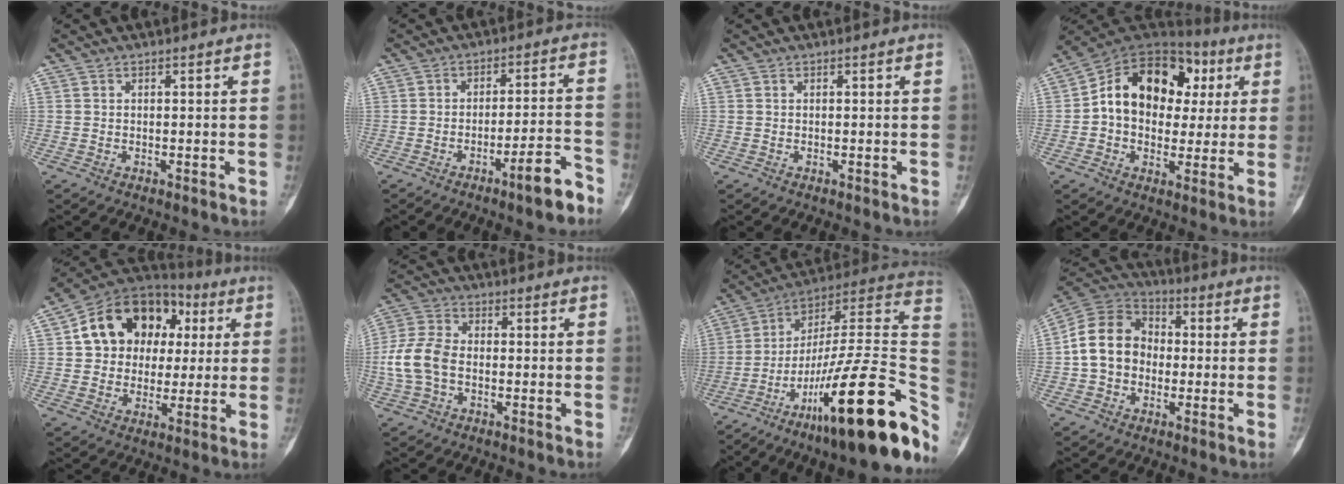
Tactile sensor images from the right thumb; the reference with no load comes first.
{"total": 7.8, "force": [-5.3, 1.1, 5.7], "torque": [-0.084, 0.040, -0.077]}
{"total": 0.0}
{"total": 18.3, "force": [2.7, 13.5, 12.1], "torque": [-0.153, 0.035, 0.040]}
{"total": 17.7, "force": [3.9, 14.0, 10.1], "torque": [-0.121, 0.025, 0.062]}
{"total": 8.8, "force": [-1.2, 5.9, 6.4], "torque": [-0.140, 0.020, -0.030]}
{"total": 31.6, "force": [-13.3, 7.0, 27.8], "torque": [-0.340, 0.083, -0.203]}
{"total": 13.2, "force": [-0.8, 10.7, 7.6], "torque": [-0.121, 0.037, -0.026]}